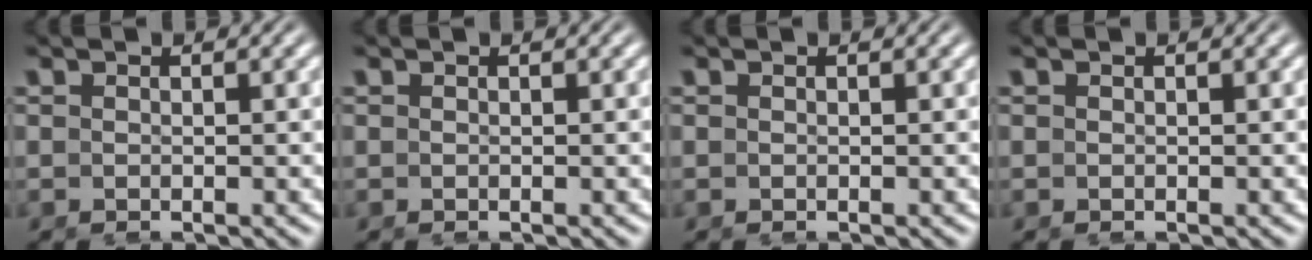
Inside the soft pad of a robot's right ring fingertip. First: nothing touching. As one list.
[{"total": 0.0}, {"total": 0.0}, {"total": 0.0}]